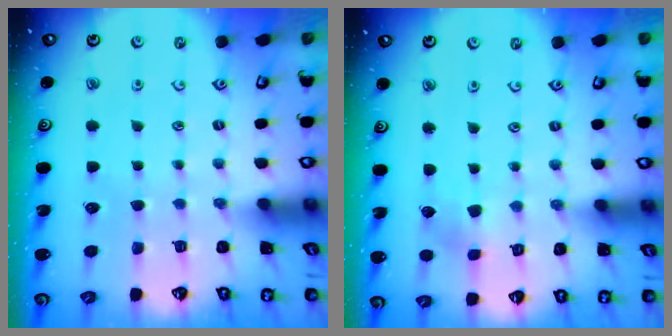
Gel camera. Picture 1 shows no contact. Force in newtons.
{"total": 3.0, "press": 3.0, "slide": 0.4}